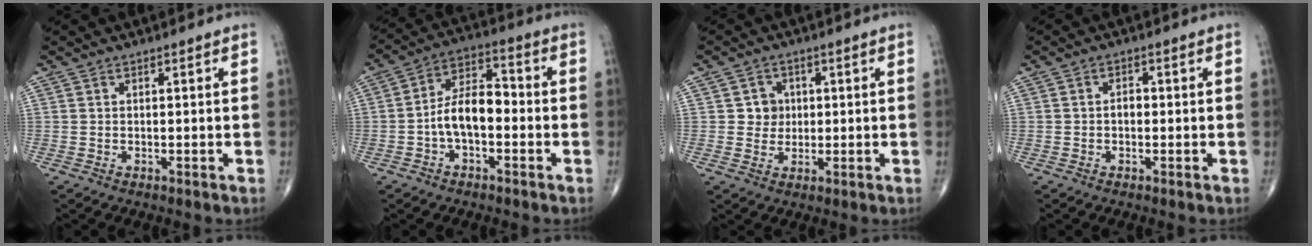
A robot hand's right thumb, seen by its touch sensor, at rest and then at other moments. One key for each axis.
{"total": 9.3, "fx": -2.1, "fy": 5.0, "fz": 7.5, "tx": -0.123, "ty": 0.041, "tz": -0.046}
{"total": 3.9, "fx": 0.6, "fy": 3.7, "fz": 1.0, "tx": 0.011, "ty": 0.004, "tz": 0.004}
{"total": 1.7, "fx": -0.3, "fy": 1.1, "fz": 1.2, "tx": -0.012, "ty": 0.005, "tz": -0.008}